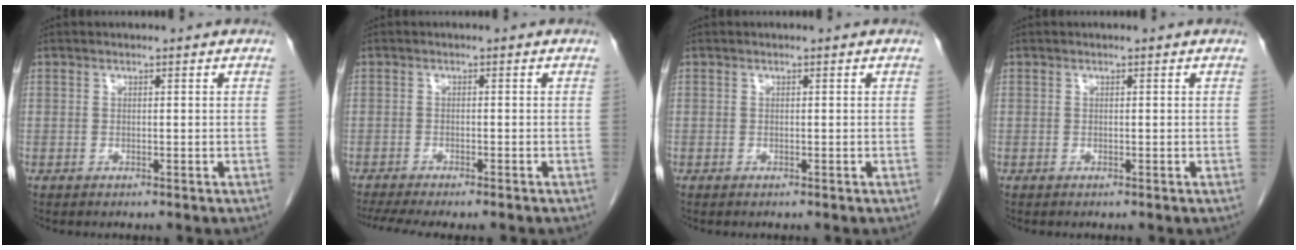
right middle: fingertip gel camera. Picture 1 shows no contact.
{"total": 9.3, "force": [-7.9, 1.3, 4.7], "torque": [-0.066, -0.006, -0.116]}
{"total": 0.0}
{"total": 0.0}